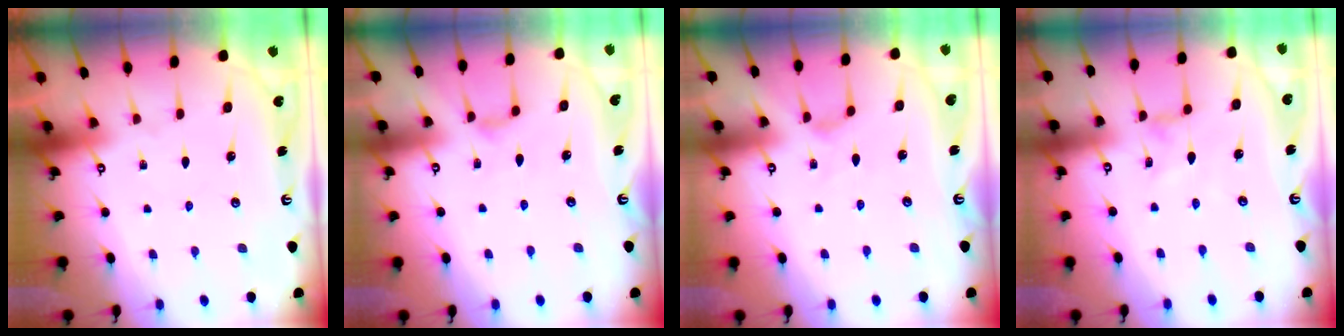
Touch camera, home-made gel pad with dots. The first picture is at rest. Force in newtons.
{"total": 2.5, "press": 2.4, "slide": 0.5}
{"total": 0.8, "press": 0.8, "slide": 0.2}
{"total": 0.0}